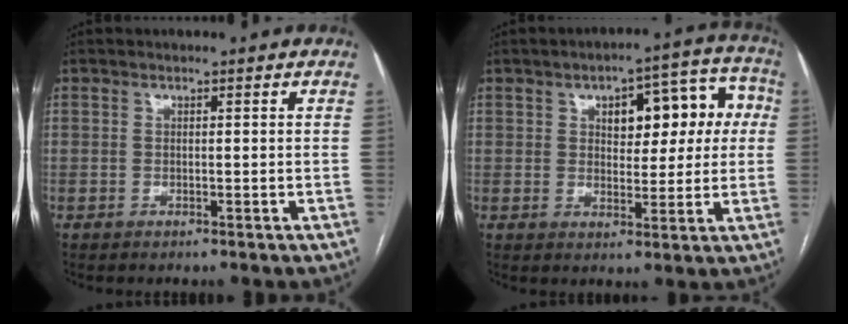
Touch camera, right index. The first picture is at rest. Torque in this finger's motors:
{"motor_torque": [0.32, 0.06, 0.18, 0.05]}